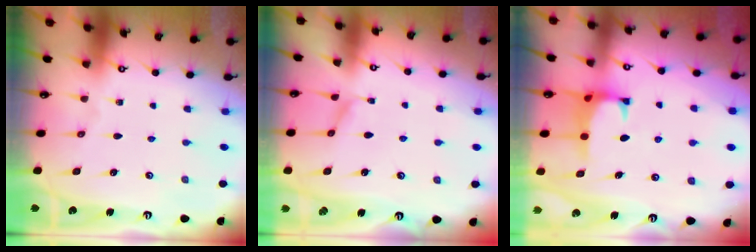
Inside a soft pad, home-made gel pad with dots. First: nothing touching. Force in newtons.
{"total": 0.8, "press": 0.3, "slide": 0.8}
{"total": 1.1, "press": 0.9, "slide": 0.6}